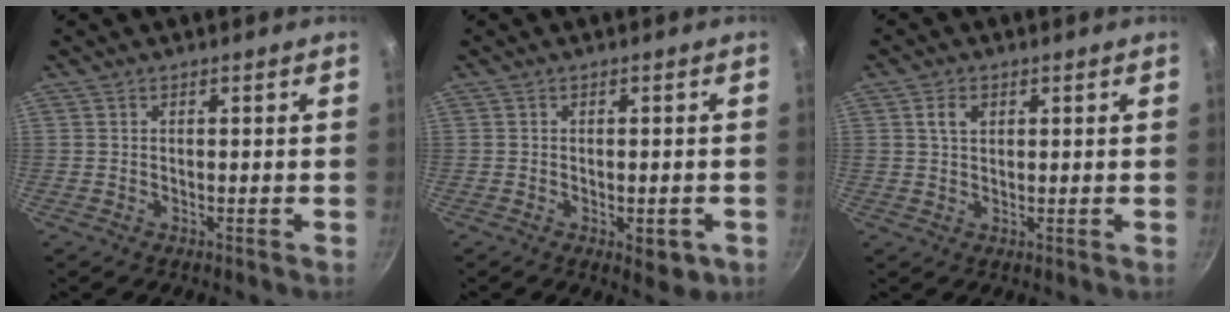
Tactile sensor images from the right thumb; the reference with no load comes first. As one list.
[{"total": 5.0, "force": [-1.7, 2.6, 4.0], "torque": [-0.037, 0.001, -0.017]}, {"total": 3.1, "force": [1.1, 2.1, 1.9], "torque": [-0.025, 0.001, 0.019]}]